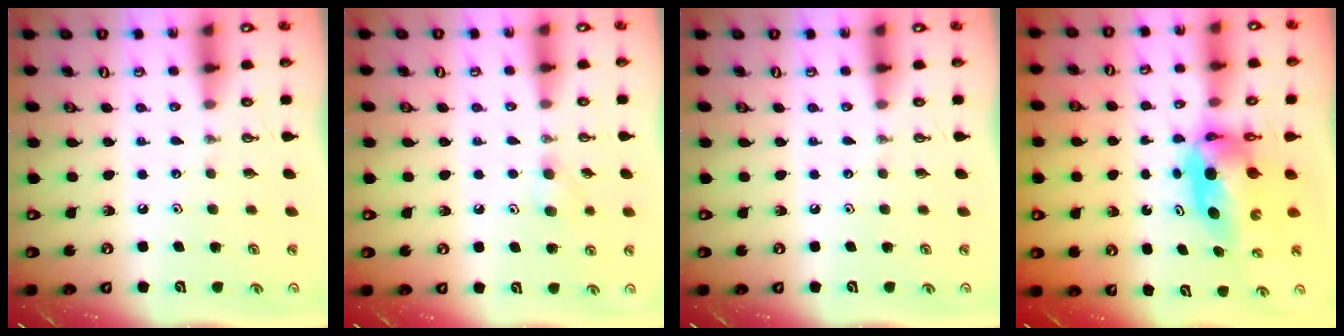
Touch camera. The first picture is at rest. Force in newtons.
{"total": 4.7, "press": 4.5, "slide": 1.2}
{"total": 0.0}
{"total": 6.4, "press": 6.4, "slide": 0.5}